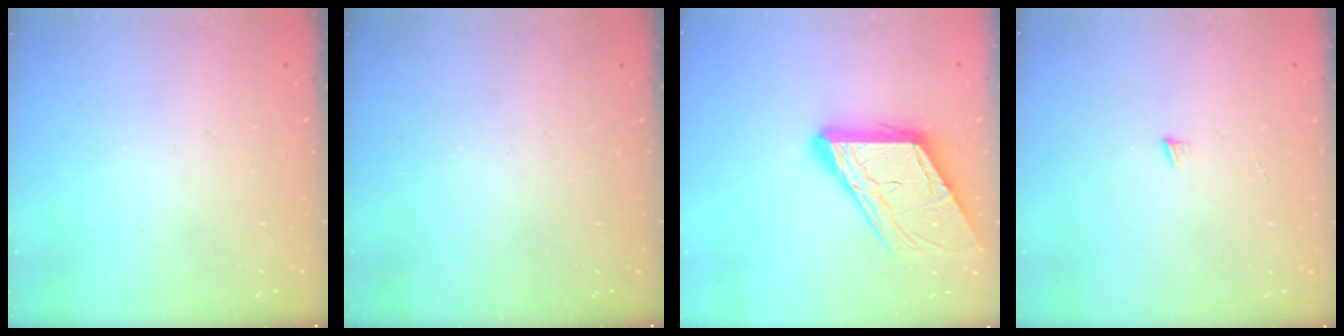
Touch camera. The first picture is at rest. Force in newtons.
{"total": 0.0}
{"total": 13.5, "press": 13.4, "slide": 1.6}
{"total": 3.0, "press": 3.0, "slide": 0.3}